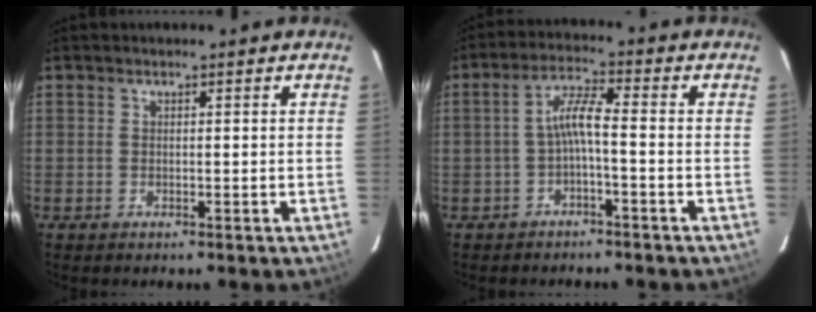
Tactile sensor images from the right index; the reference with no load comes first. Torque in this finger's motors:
{"motor_torque": [0.90, -0.21, 0.46, 0.10]}